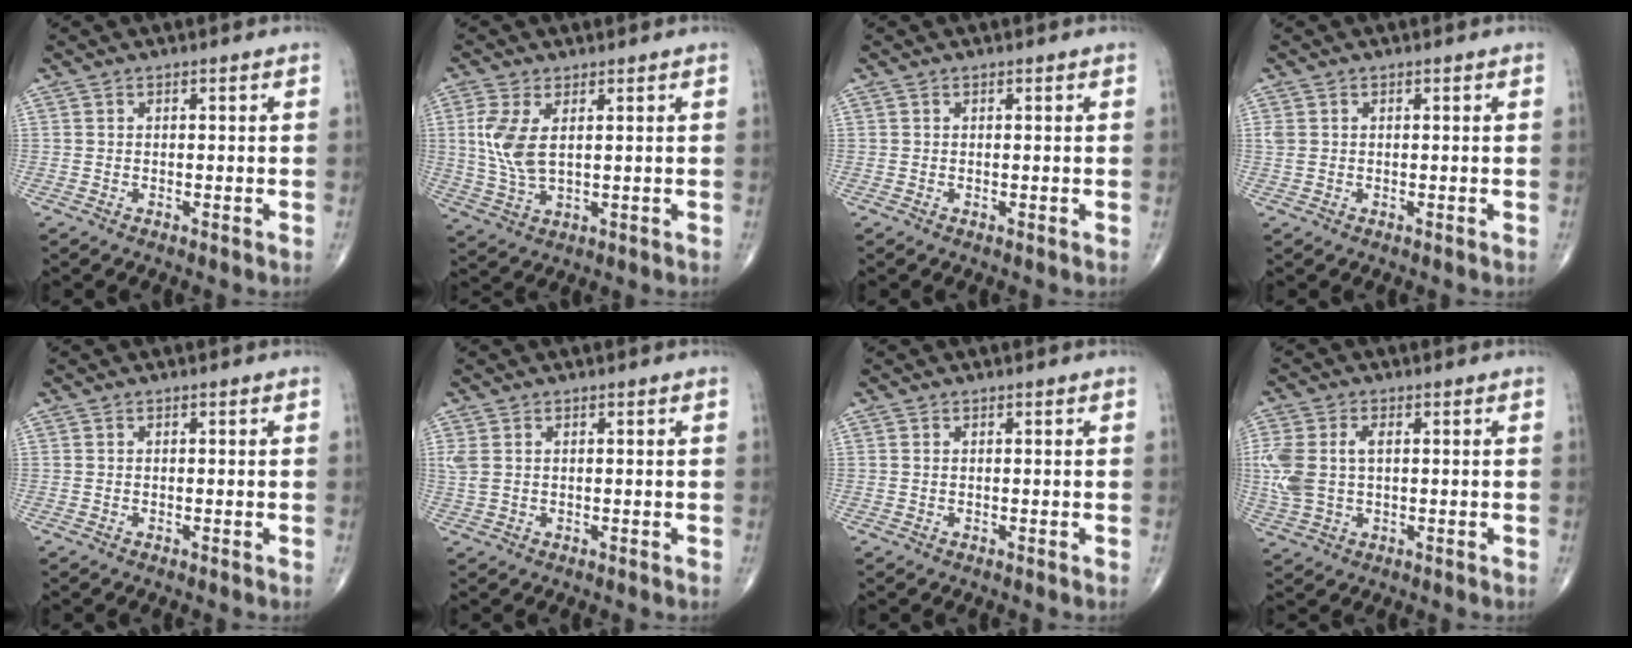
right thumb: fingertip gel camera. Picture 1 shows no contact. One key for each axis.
{"total": 7.2, "fx": 1.6, "fy": 3.4, "fz": 6.2, "tx": -0.149, "ty": -0.013, "tz": 0.040}
{"total": 0.0}
{"total": 1.5, "fx": 0.2, "fy": 1.1, "fz": 0.9, "tx": -0.030, "ty": 0.005, "tz": 0.007}
{"total": 0.0}
{"total": 2.4, "fx": 0.6, "fy": 1.5, "fz": 1.8, "tx": -0.059, "ty": 0.009, "tz": 0.019}
{"total": 0.0}
{"total": 9.3, "fx": 0.9, "fy": 5.8, "fz": 7.2, "tx": -0.186, "ty": 0.013, "tz": 0.025}